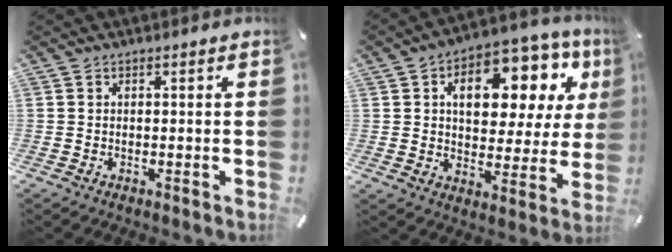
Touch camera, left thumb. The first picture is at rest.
{"total": 16.3, "force": [6.7, 9.9, 11.1], "torque": [-0.151, -0.033, 0.109]}